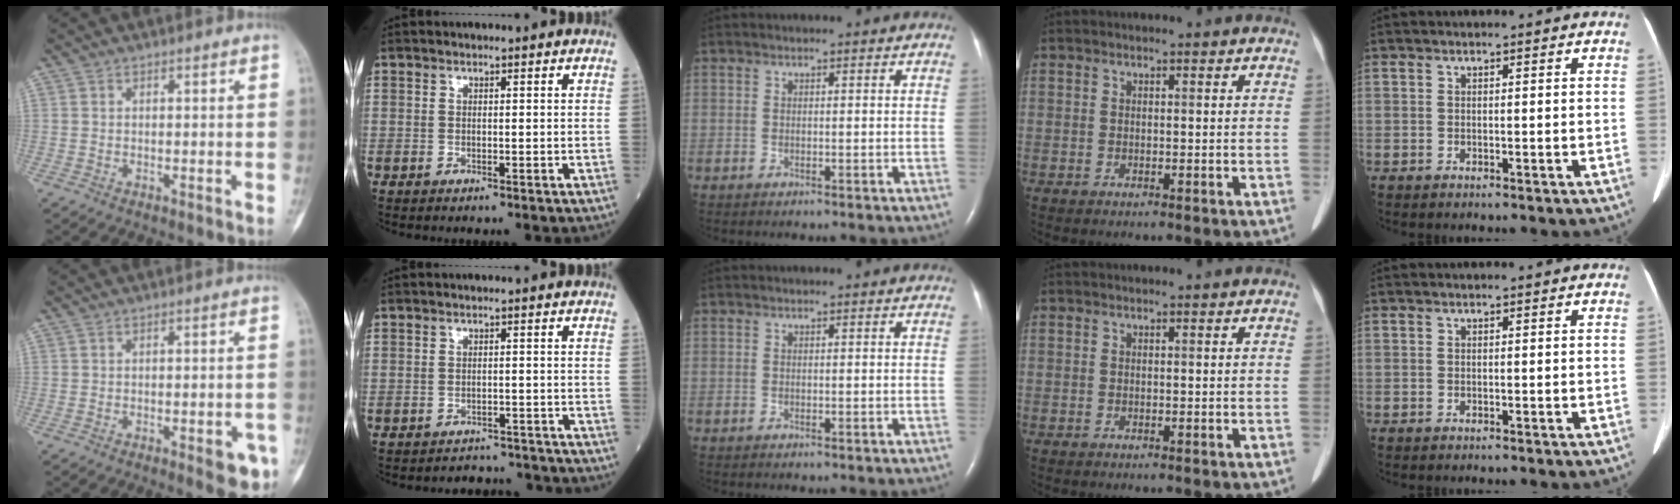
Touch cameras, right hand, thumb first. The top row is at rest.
{"thumb": {"total": 5.5, "force": [-2.4, 2.1, 4.5], "torque": [-0.039, 0.009, -0.023]}, "index": {"total": 5.8, "force": [-5.6, 1.3, -0.7], "torque": [0.012, 0.012, -0.071]}}